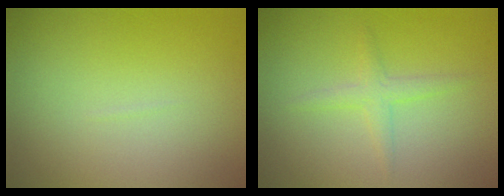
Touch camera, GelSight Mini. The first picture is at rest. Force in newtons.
{"total": 1.7, "press": 1.7, "slide": 0.1}